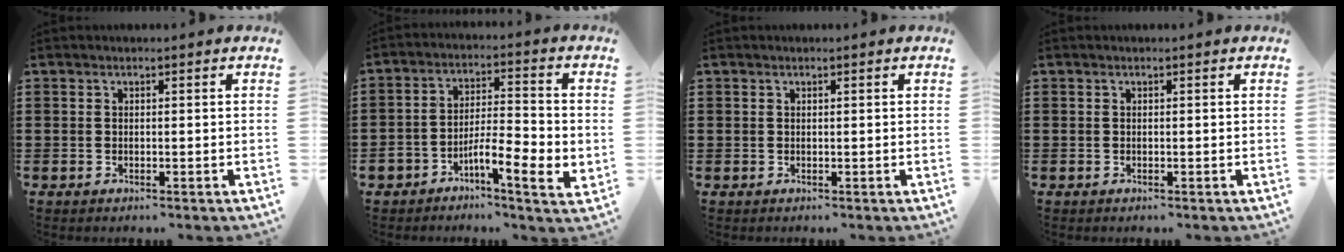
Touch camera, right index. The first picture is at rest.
{"total": 6.4, "force": [-3.3, 1.9, 5.1], "torque": [-0.086, -0.003, -0.059]}
{"total": 0.6, "force": [0.2, 0.6, 0.0], "torque": [-0.002, 0.004, 0.005]}
{"total": 0.0}